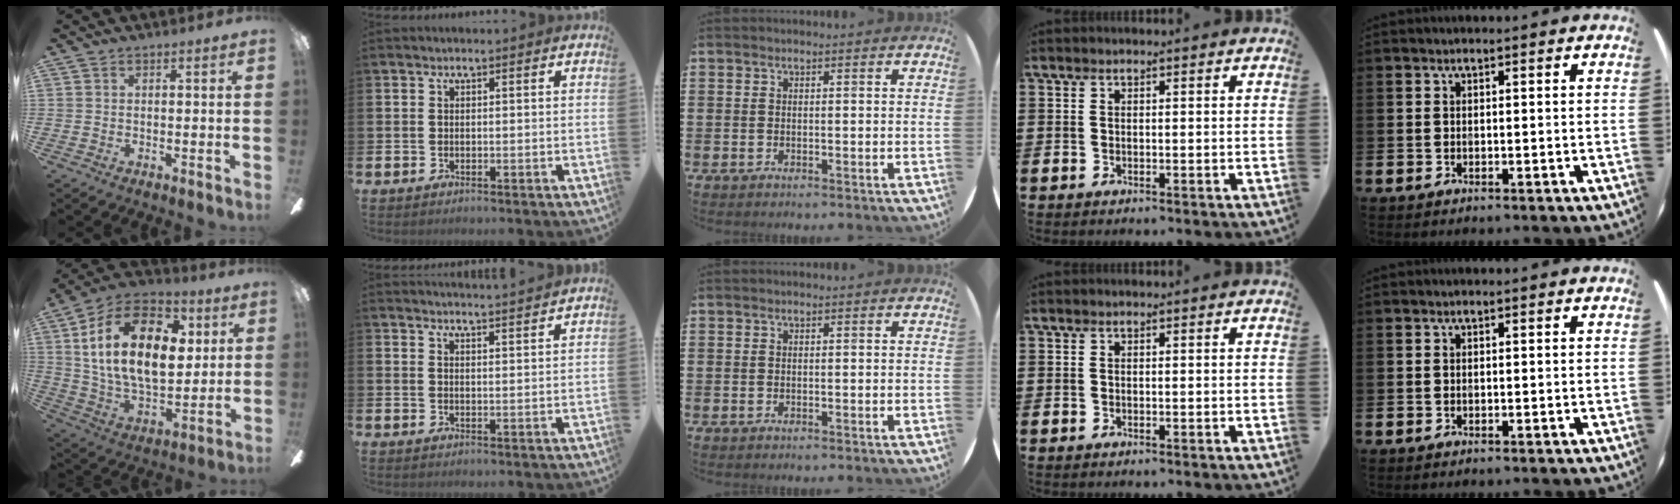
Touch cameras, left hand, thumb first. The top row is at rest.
{"thumb": {"total": 24.7, "force": [7.5, 14.6, 18.4], "torque": [-0.351, -0.011, 0.125]}, "index": {"total": 3.6, "force": [3.5, -0.5, -0.1], "torque": [0.001, -0.026, 0.062]}}